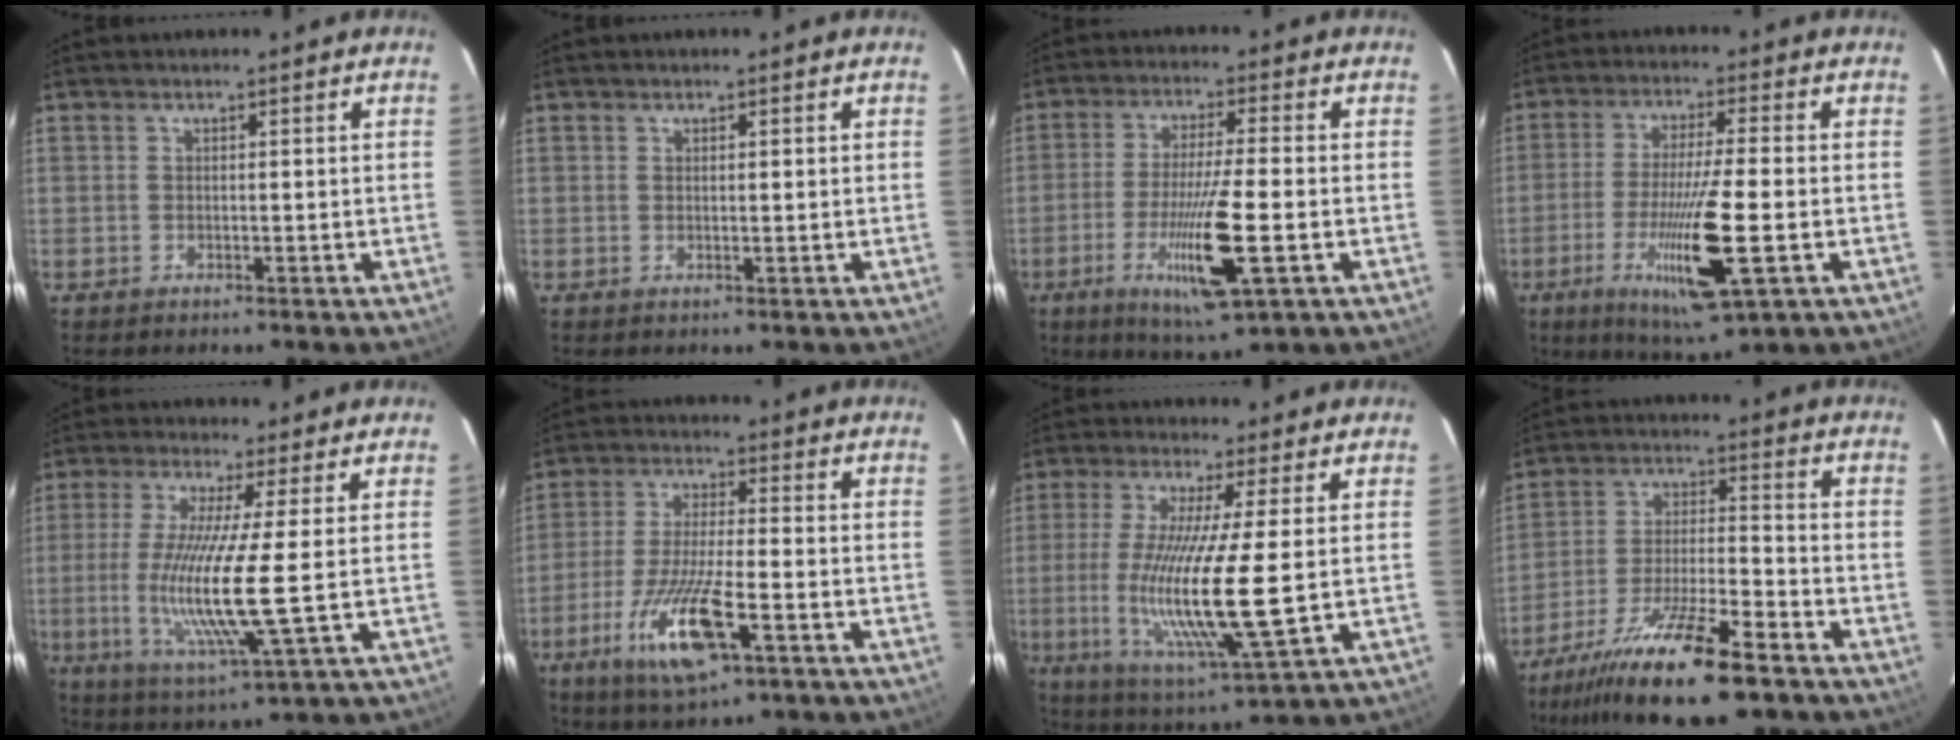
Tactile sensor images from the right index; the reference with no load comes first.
{"total": 0.5, "force": [0.3, 0.0, 0.4], "torque": [-0.010, 0.002, 0.006]}
{"total": 11.9, "force": [-3.7, 0.4, 11.3], "torque": [-0.208, -0.024, -0.064]}
{"total": 13.2, "force": [-4.0, 0.5, 12.6], "torque": [-0.233, -0.028, -0.069]}
{"total": 12.2, "force": [-0.9, -0.4, 12.2], "torque": [-0.253, -0.029, -0.023]}
{"total": 12.2, "force": [-5.4, 1.8, 10.8], "torque": [-0.214, -0.023, -0.094]}
{"total": 14.7, "force": [-0.9, 0.4, 14.7], "torque": [-0.294, -0.031, -0.019]}
{"total": 15.5, "force": [-10.6, 1.5, 11.2], "torque": [-0.207, -0.034, -0.188]}